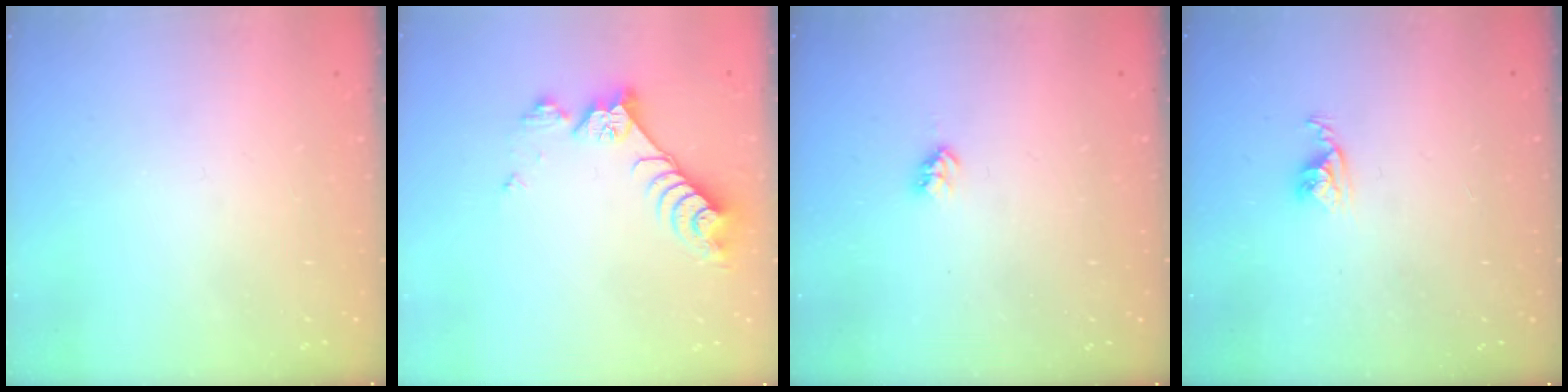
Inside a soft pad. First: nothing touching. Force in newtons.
{"total": 8.9, "press": 8.9, "slide": 0.6}
{"total": 2.9, "press": 2.8, "slide": 0.5}
{"total": 4.2, "press": 4.2, "slide": 0.3}